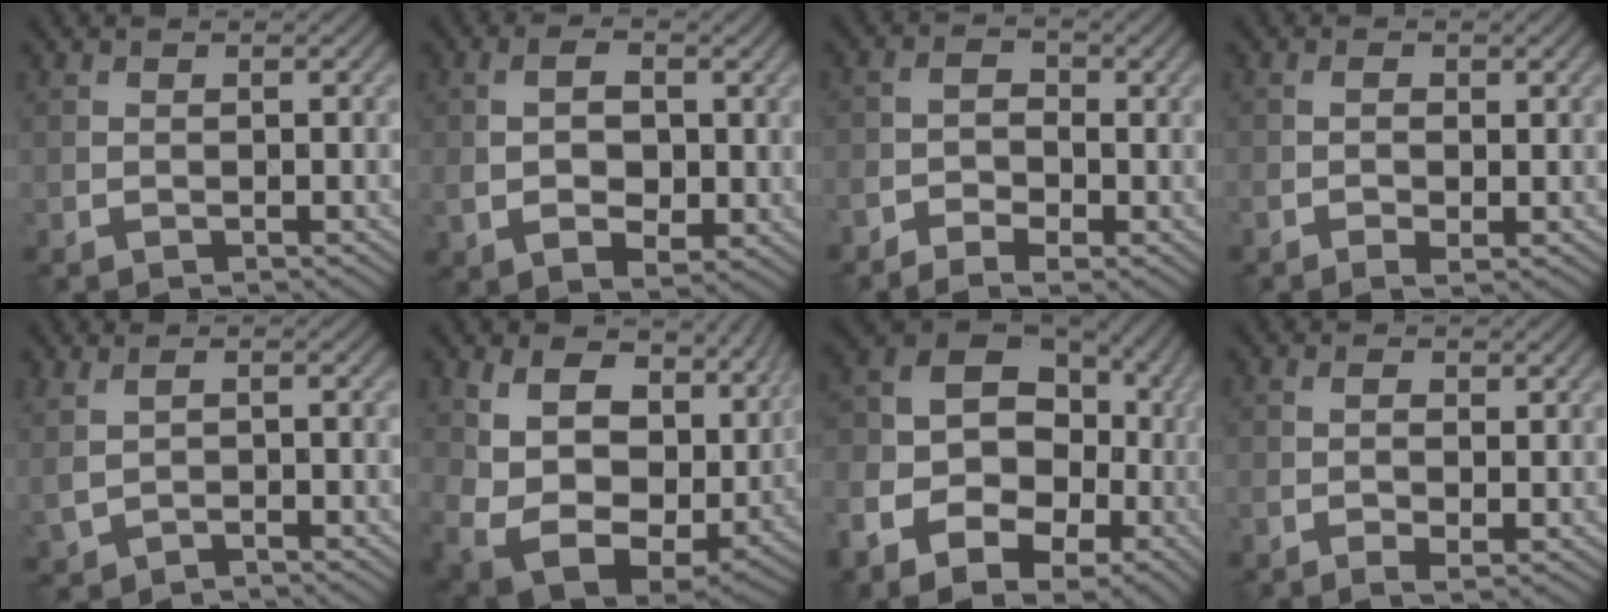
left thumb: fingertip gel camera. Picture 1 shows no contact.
{"total": 5.9, "force": [0.3, 3.4, 4.9], "torque": [-0.095, -0.004, 0.005]}
{"total": 3.7, "force": [-2.2, 1.8, 2.4], "torque": [-0.043, 0.003, -0.047]}
{"total": 2.1, "force": [-0.4, 0.8, 1.9], "torque": [-0.037, -0.002, -0.008]}
{"total": 2.1, "force": [0.0, 1.2, 1.8], "torque": [-0.053, -0.005, 0.004]}
{"total": 15.2, "force": [4.4, 10.2, 10.4], "torque": [-0.229, -0.022, 0.097]}
{"total": 16.0, "force": [-5.7, 11.8, 9.2], "torque": [-0.153, -0.027, -0.096]}
{"total": 2.4, "force": [-0.2, 0.8, 2.2], "torque": [-0.047, -0.003, -0.005]}